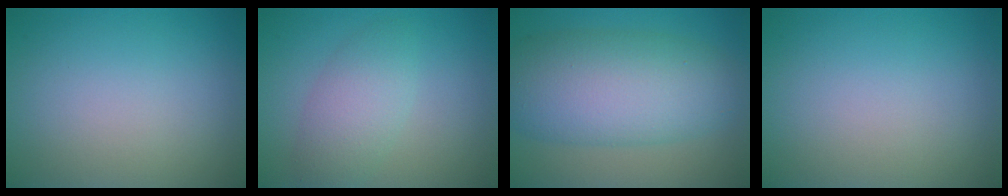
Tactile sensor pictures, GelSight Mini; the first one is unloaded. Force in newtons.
{"total": 3.7, "press": 3.7, "slide": 0.2}
{"total": 9.9, "press": 9.9, "slide": 0.1}
{"total": 0.0}